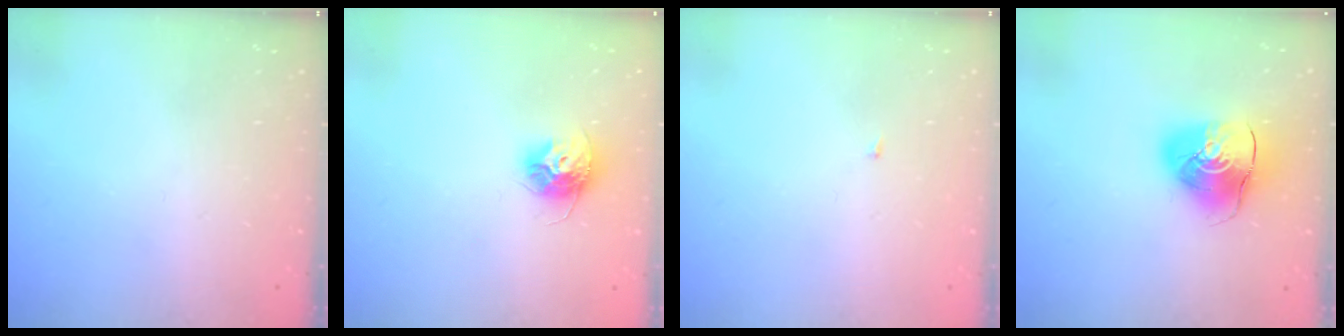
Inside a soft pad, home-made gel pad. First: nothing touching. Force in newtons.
{"total": 10.3, "press": 10.3, "slide": 0.7}
{"total": 1.8, "press": 1.8, "slide": 0.2}
{"total": 10.6, "press": 10.5, "slide": 1.5}